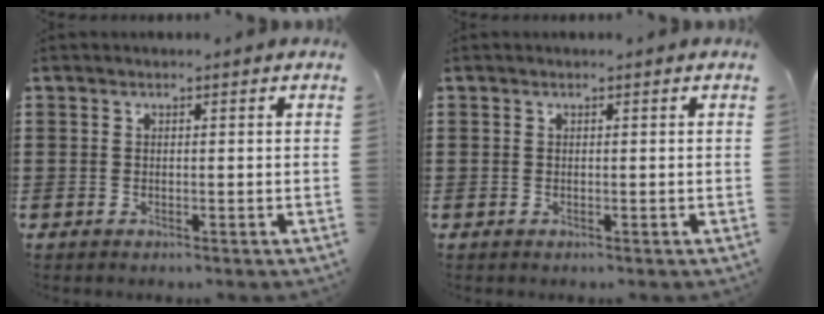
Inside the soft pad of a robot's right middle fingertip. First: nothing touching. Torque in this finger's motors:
{"motor_torque": [0.12, -0.11, -0.01, 0.01]}